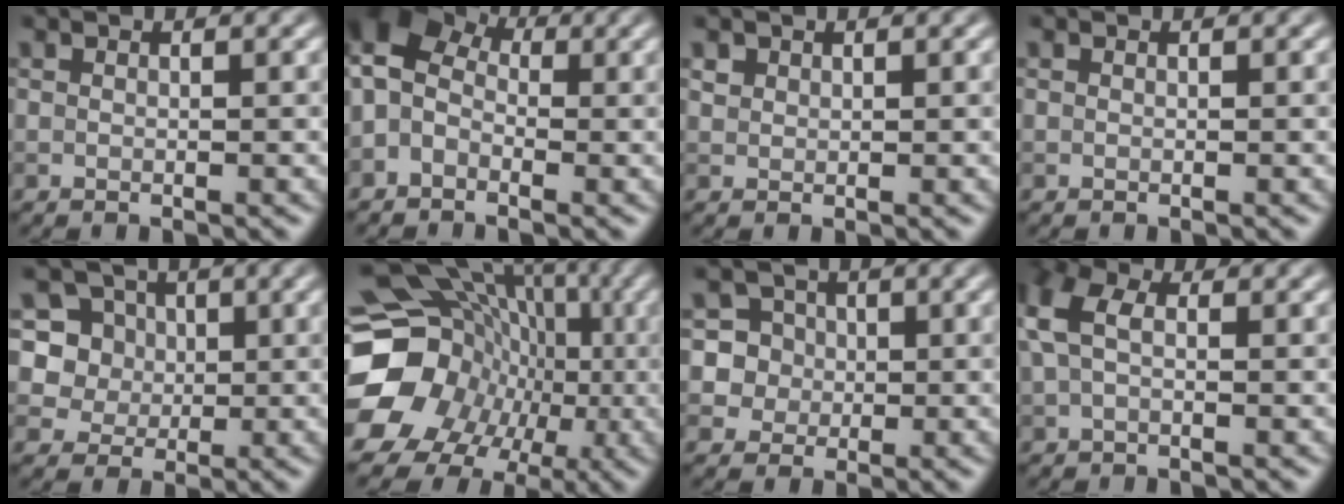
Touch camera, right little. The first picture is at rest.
{"total": 7.3, "force": [0.2, 5.2, 5.0], "torque": [-0.095, 0.039, -0.025]}
{"total": 0.8, "force": [0.4, 0.7, 0.2], "torque": [-0.005, 0.000, 0.009]}
{"total": 0.0}
{"total": 8.3, "force": [2.6, 7.3, 3.0], "torque": [-0.076, 0.025, 0.039]}
{"total": 18.2, "force": [-4.2, 15.7, 8.1], "torque": [-0.146, -0.012, -0.091]}
{"total": 7.0, "force": [1.4, 6.6, 1.8], "torque": [-0.040, 0.033, 0.011]}
{"total": 4.7, "force": [0.6, 3.1, 3.5], "torque": [-0.095, 0.012, 0.002]}